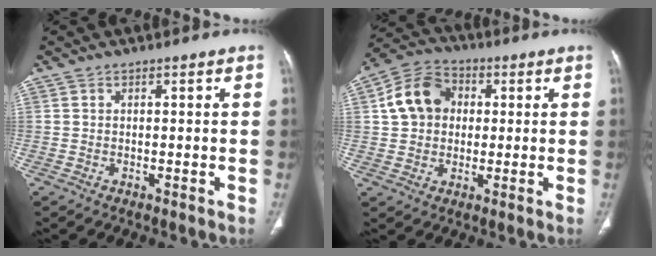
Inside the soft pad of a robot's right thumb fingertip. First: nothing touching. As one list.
[{"total": 10.8, "force": [1.8, 8.8, 6.1], "torque": [-0.094, 0.018, 0.019]}]